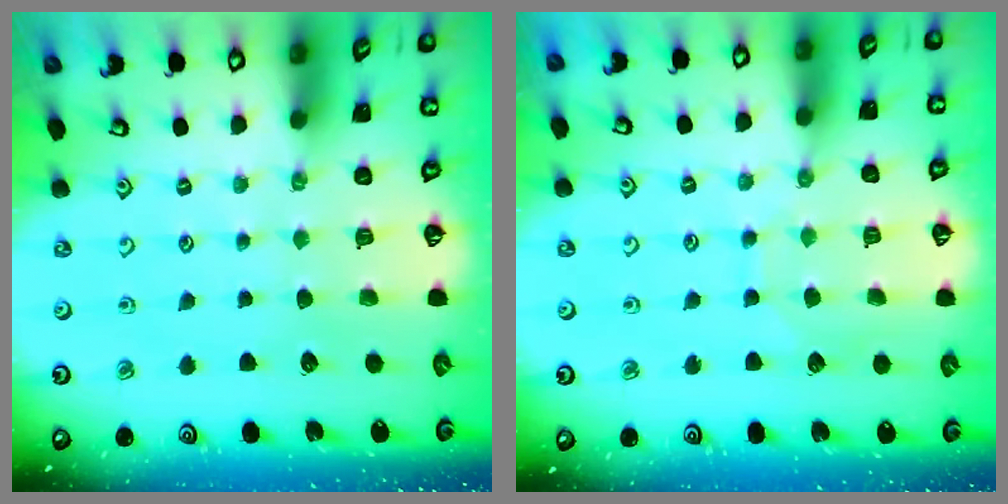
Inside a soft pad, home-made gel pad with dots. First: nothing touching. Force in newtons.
{"total": 5.8, "press": 5.8, "slide": 0.4}